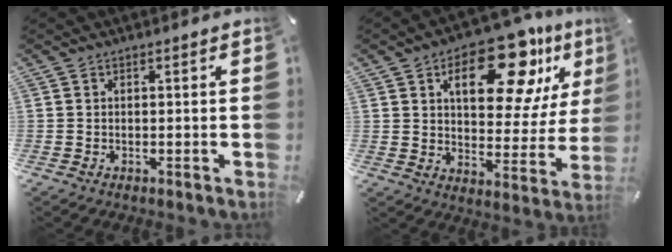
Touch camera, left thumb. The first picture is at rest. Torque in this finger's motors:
{"motor_torque": [1.54, 1.67, 1.45, -1.32, 0.47]}